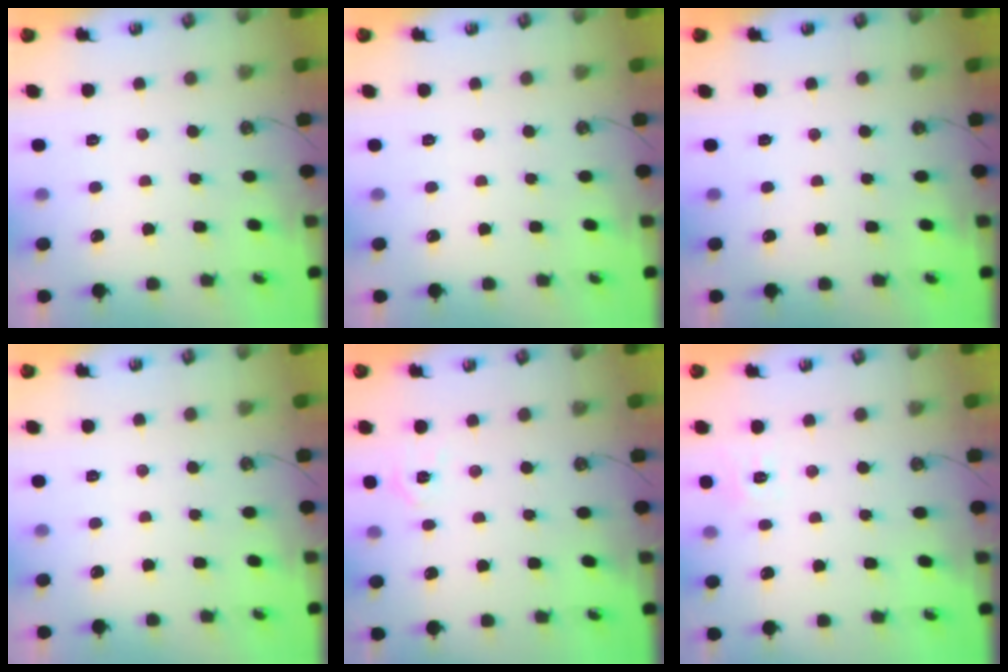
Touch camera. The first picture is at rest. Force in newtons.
{"total": 0.0}
{"total": 0.0}
{"total": 0.0}
{"total": 4.6, "press": 4.5, "slide": 0.6}
{"total": 6.2, "press": 6.1, "slide": 0.6}